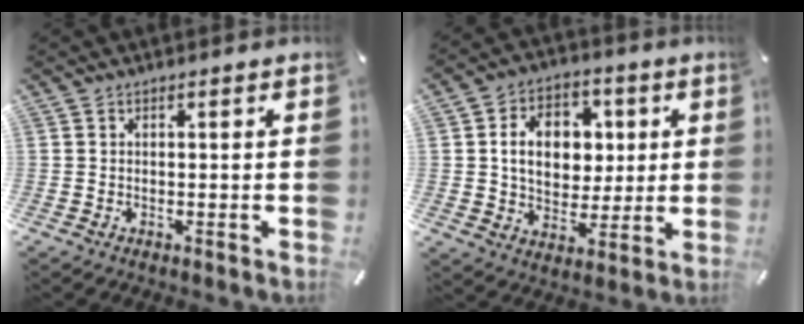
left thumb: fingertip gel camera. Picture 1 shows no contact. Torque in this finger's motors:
{"motor_torque": [1.67, 1.68, 0.50, 0.05, 0.09]}